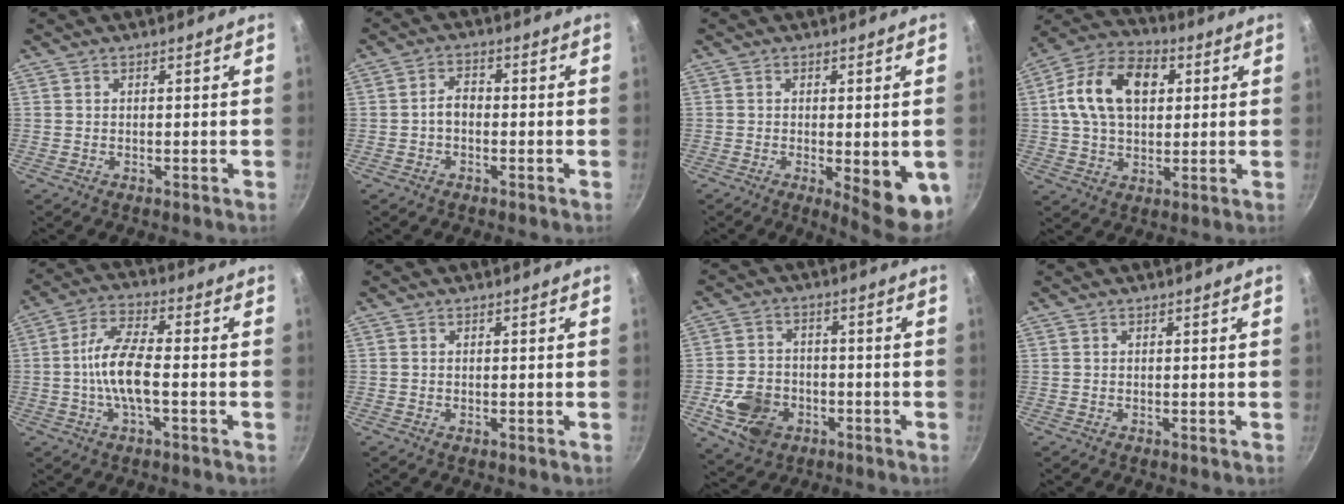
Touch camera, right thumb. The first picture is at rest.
{"total": 3.2, "force": [-0.8, 2.2, 2.3], "torque": [-0.031, 0.019, -0.021]}
{"total": 10.0, "force": [-2.2, 3.1, 9.2], "torque": [-0.098, -0.007, -0.019]}
{"total": 16.0, "force": [3.6, 10.7, 11.3], "torque": [-0.175, 0.017, 0.047]}
{"total": 9.7, "force": [-1.8, 3.3, 8.9], "torque": [-0.170, 0.026, -0.047]}
{"total": 0.0}
{"total": 10.6, "force": [-3.8, 8.1, 5.7], "torque": [-0.090, 0.025, -0.065]}
{"total": 0.0}